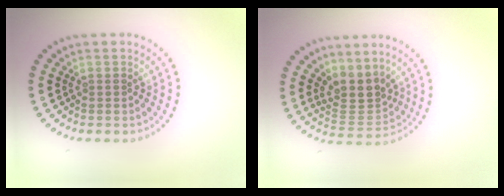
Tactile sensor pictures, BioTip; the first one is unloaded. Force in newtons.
{"total": 3.5, "press": 2.7, "slide": 2.2}